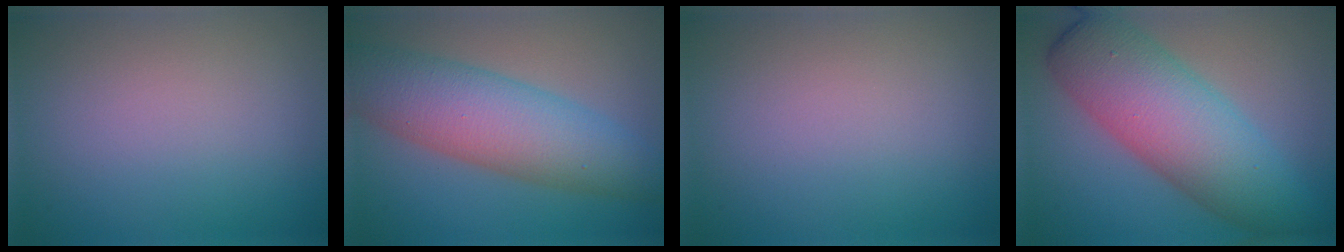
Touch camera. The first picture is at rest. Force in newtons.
{"total": 8.3, "press": 8.3, "slide": 0.2}
{"total": 0.0}
{"total": 9.5, "press": 9.5, "slide": 0.3}